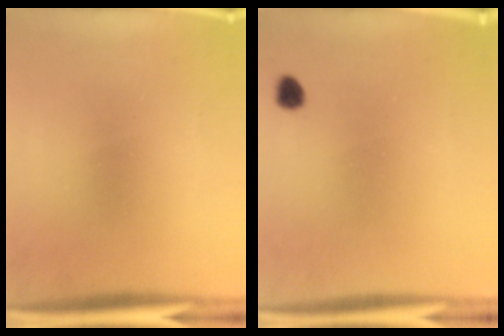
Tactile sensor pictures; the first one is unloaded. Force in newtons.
{"total": 1.7}